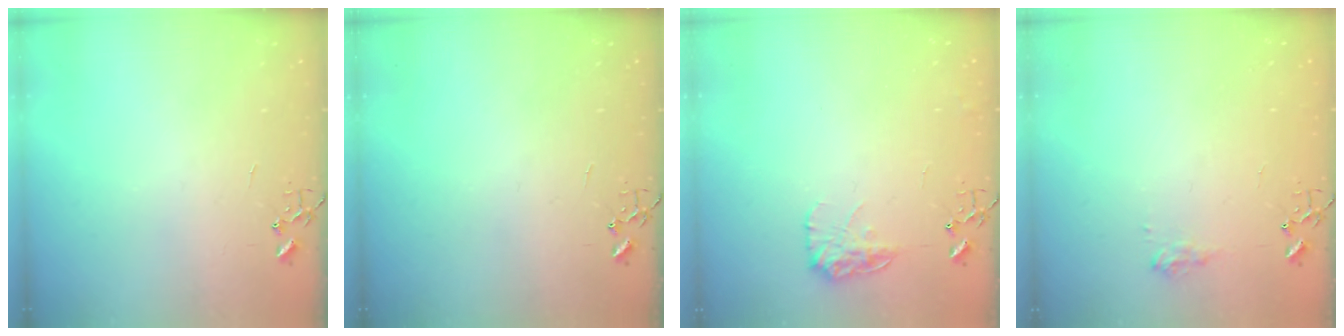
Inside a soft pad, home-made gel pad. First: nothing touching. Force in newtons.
{"total": 0.0}
{"total": 11.4, "press": 11.3, "slide": 0.4}
{"total": 7.7, "press": 7.7, "slide": 0.4}